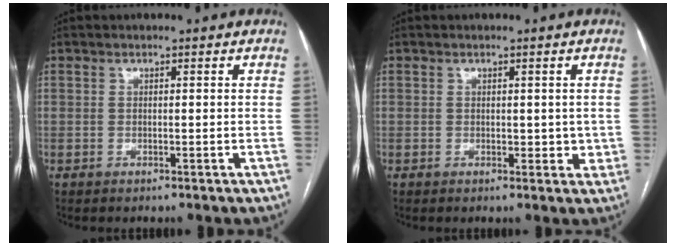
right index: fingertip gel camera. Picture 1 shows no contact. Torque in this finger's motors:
{"motor_torque": [0.19, 0.15, 0.11, 0.04]}